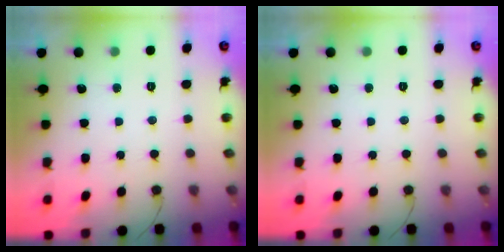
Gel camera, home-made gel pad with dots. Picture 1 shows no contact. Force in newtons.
{"total": 0.0}